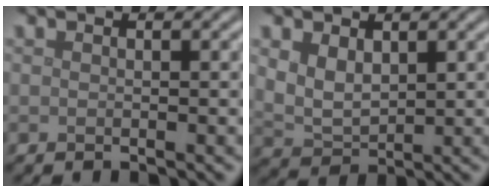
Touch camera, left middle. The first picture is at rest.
{"total": 3.3, "force": [1.0, 2.1, 2.3], "torque": [-0.059, -0.005, 0.026]}